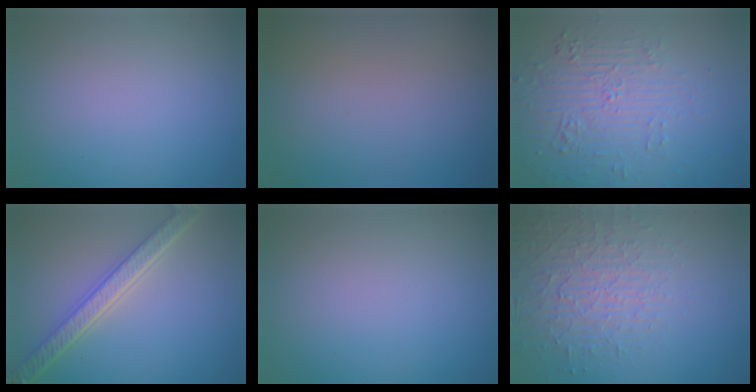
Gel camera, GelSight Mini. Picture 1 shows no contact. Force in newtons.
{"total": 0.0}
{"total": 6.0, "press": 3.6, "slide": 4.8}
{"total": 4.9, "press": 3.8, "slide": 3.1}
{"total": 0.0}
{"total": 4.2, "press": 3.8, "slide": 1.9}